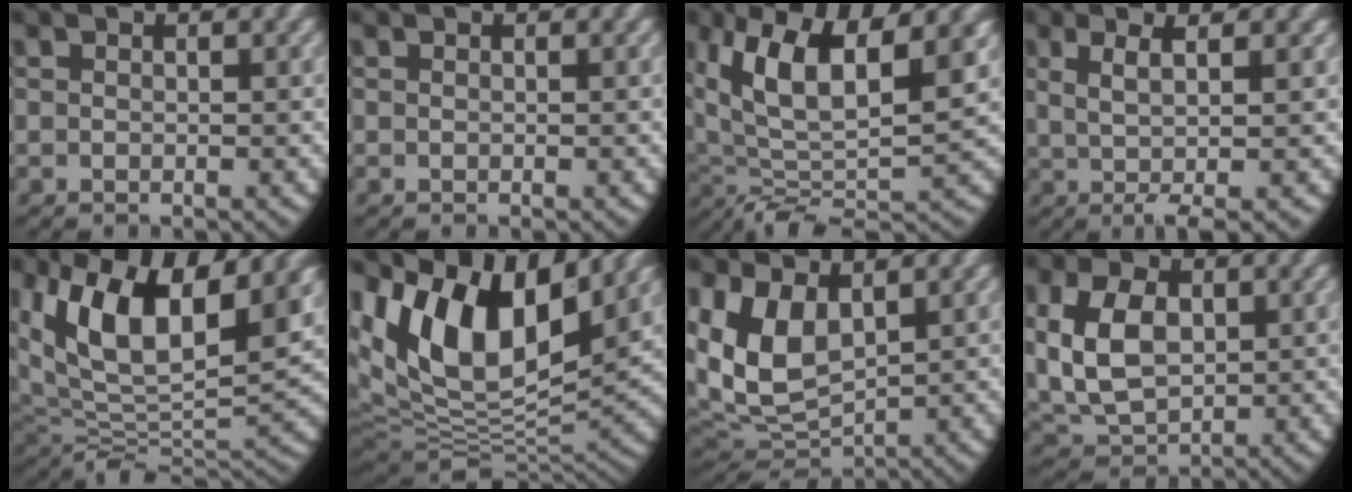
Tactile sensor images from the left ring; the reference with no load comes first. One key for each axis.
{"total": 0.0}
{"total": 10.4, "fx": 2.2, "fy": 6.0, "fz": 8.3, "tx": -0.186, "ty": -0.023, "tz": 0.048}
{"total": 5.5, "fx": 0.1, "fy": 1.9, "fz": 5.2, "tx": -0.085, "ty": -0.001, "tz": 0.010}
{"total": 9.8, "fx": 2.7, "fy": 5.1, "fz": 7.8, "tx": -0.178, "ty": -0.023, "tz": 0.057}
{"total": 17.0, "fx": 3.9, "fy": 11.3, "fz": 12.1, "tx": -0.258, "ty": -0.030, "tz": 0.074}
{"total": 11.1, "fx": 0.9, "fy": 9.0, "fz": 6.4, "tx": -0.183, "ty": -0.031, "tz": 0.026}
{"total": 8.9, "fx": 0.1, "fy": 7.3, "fz": 5.2, "tx": -0.141, "ty": -0.037, "tz": 0.021}